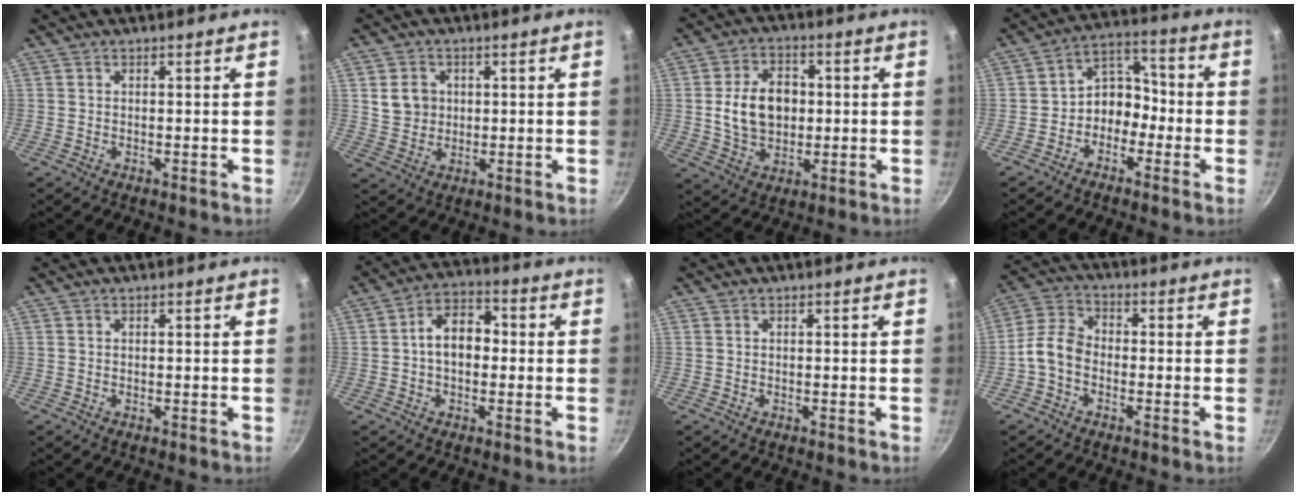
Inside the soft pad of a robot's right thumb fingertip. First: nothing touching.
{"total": 5.8, "force": [1.2, 5.1, 2.5], "torque": [-0.020, 0.002, 0.025]}
{"total": 11.6, "force": [0.5, 8.4, 7.9], "torque": [-0.110, 0.009, 0.011]}
{"total": 7.9, "force": [-3.0, 6.1, 4.0], "torque": [-0.018, 0.056, -0.066]}
{"total": 0.0}
{"total": 8.8, "force": [-0.1, 6.0, 6.4], "torque": [-0.068, 0.029, -0.014]}
{"total": 0.0}
{"total": 6.7, "force": [-2.2, 4.8, 4.2], "torque": [-0.075, 0.036, -0.060]}